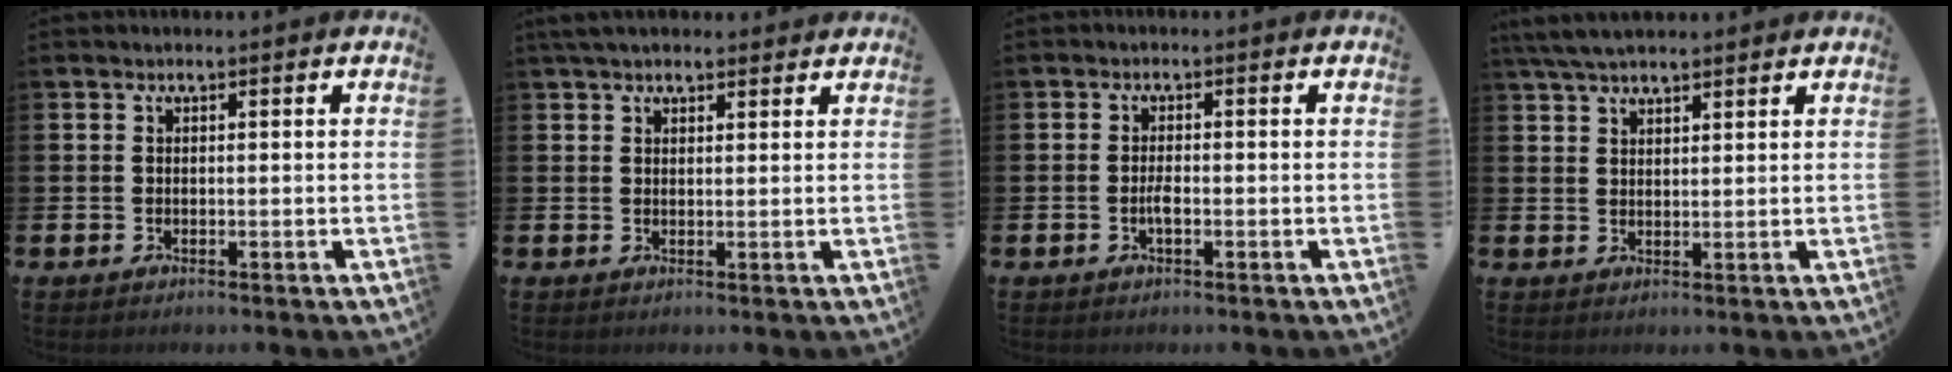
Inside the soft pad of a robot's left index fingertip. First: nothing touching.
{"total": 3.1, "force": [2.7, 1.1, 1.1], "torque": [-0.020, -0.004, 0.049]}
{"total": 1.7, "force": [-0.5, 0.5, 1.5], "torque": [-0.028, 0.002, -0.010]}
{"total": 4.8, "force": [4.3, 1.2, 1.9], "torque": [-0.047, -0.006, 0.080]}